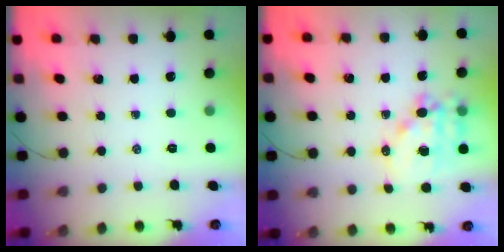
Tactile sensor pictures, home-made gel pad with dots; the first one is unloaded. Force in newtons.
{"total": 14.0, "press": 13.6, "slide": 3.1}